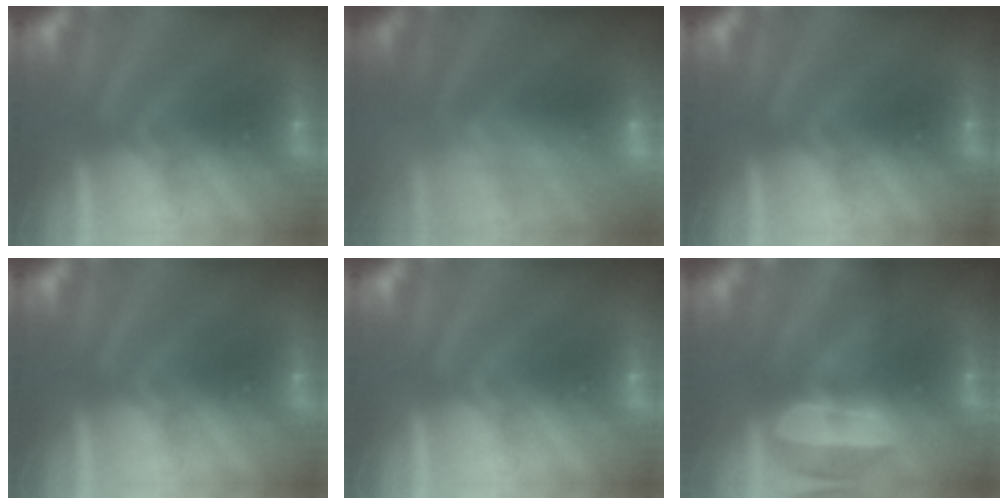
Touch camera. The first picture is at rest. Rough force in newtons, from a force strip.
{"total": 2.4}
{"total": 0.0}
{"total": 0.0}
{"total": 0.0}
{"total": 6.9}